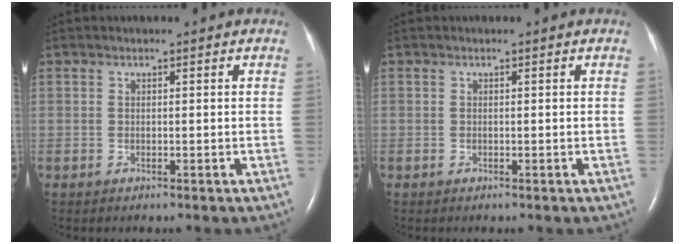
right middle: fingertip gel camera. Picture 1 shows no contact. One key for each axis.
{"total": 0.0}